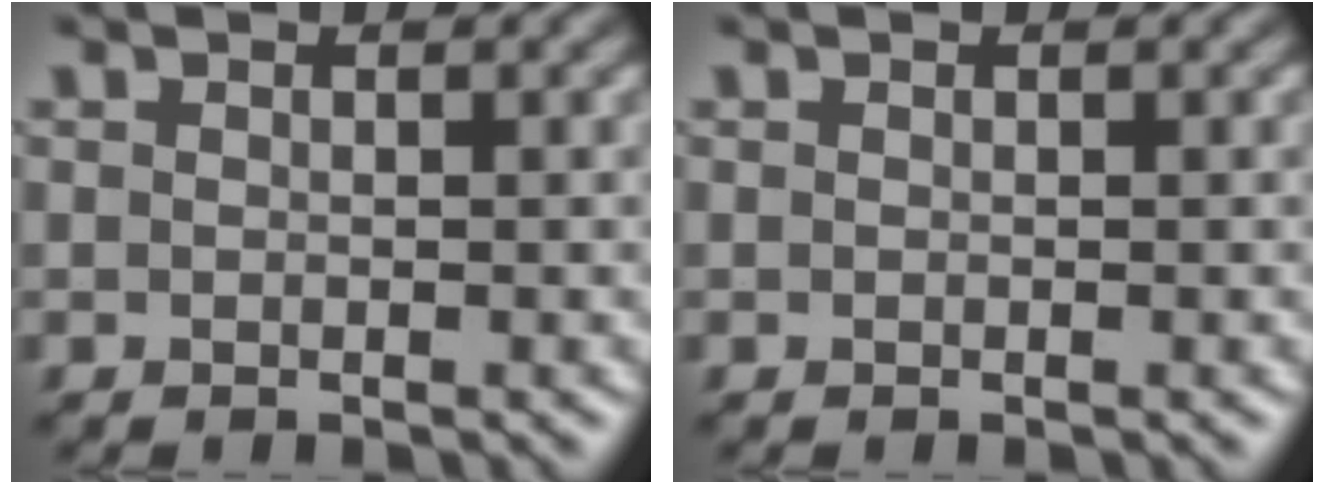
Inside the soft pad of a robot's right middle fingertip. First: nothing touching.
{"total": 0.0}